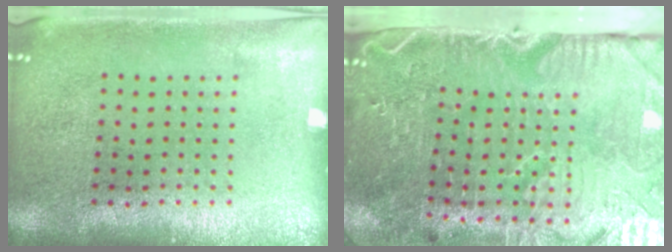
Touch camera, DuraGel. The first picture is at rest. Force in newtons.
{"total": 5.3, "press": 4.4, "slide": 3.0}